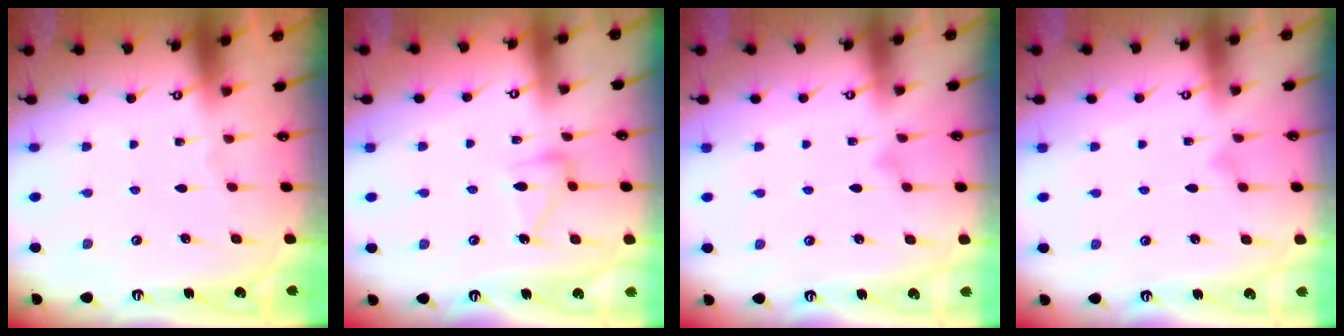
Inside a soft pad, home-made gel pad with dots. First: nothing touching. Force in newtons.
{"total": 10.5, "press": 10.5, "slide": 0.5}
{"total": 3.4, "press": 3.4, "slide": 0.2}
{"total": 3.4, "press": 3.4, "slide": 0.2}